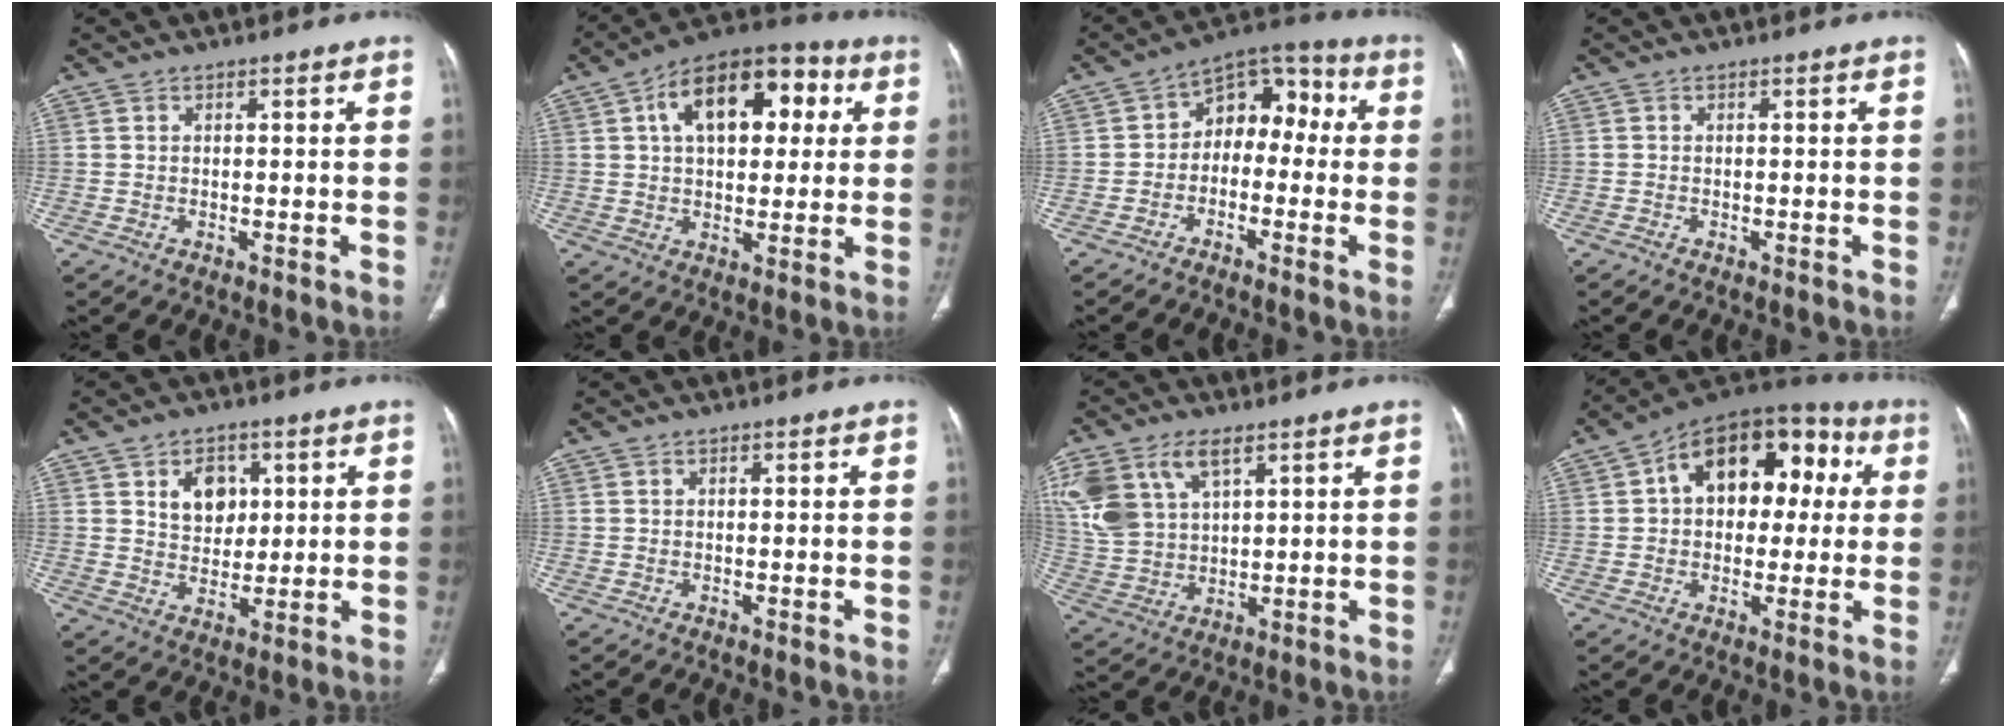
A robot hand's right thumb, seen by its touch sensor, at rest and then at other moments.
{"total": 17.8, "force": [5.2, 10.2, 13.7], "torque": [-0.171, 0.020, 0.071]}
{"total": 10.0, "force": [-0.7, 7.1, 6.9], "torque": [-0.056, 0.048, -0.030]}
{"total": 0.0}
{"total": 7.2, "force": [2.6, 5.4, 4.1], "torque": [-0.033, -0.014, 0.045]}
{"total": 0.0}
{"total": 13.2, "force": [7.1, 6.1, 9.2], "torque": [-0.199, -0.011, 0.153]}
{"total": 19.1, "force": [4.1, 12.3, 14.1], "torque": [-0.157, 0.039, 0.052]}